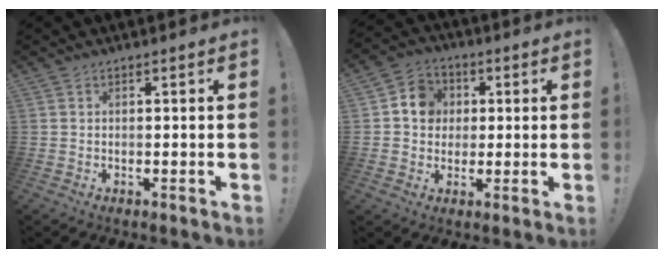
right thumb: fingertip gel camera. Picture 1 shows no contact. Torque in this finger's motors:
{"motor_torque": [0.40, 0.23, 0.43, -0.47, 0.00]}